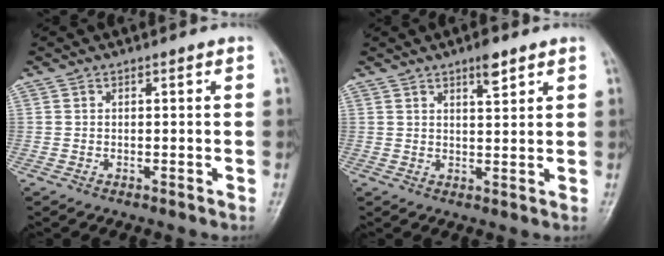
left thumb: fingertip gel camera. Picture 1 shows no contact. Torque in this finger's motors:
{"motor_torque": [1.06, 0.47, 0.74, -0.30, 0.03]}